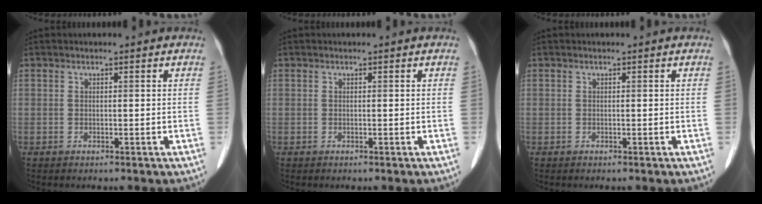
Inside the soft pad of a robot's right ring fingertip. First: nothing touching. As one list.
[{"total": 0.0}, {"total": 0.0}]